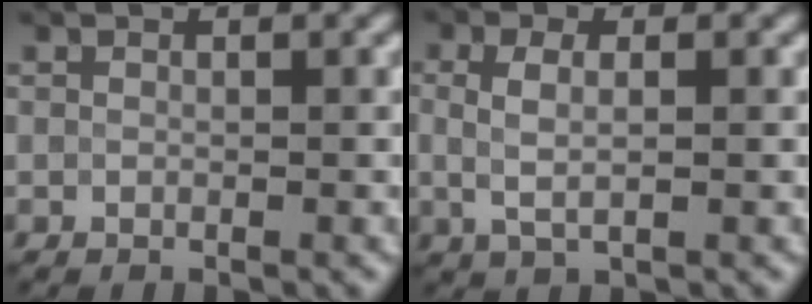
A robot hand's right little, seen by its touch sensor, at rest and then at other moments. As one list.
[{"total": 3.0, "force": [0.5, 1.2, 2.7], "torque": [-0.053, 0.001, 0.016]}]